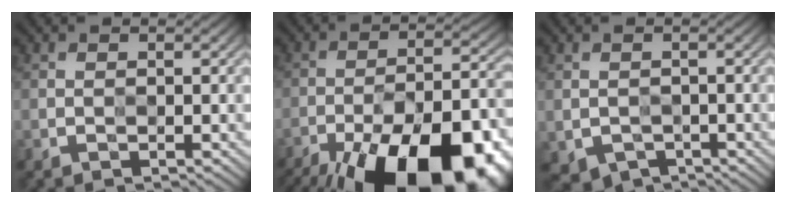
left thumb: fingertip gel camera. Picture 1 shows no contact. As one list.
[{"total": 22.3, "force": [-15.7, 8.0, 13.6], "torque": [-0.172, -0.031, -0.225]}, {"total": 2.7, "force": [-1.5, 2.0, 1.1], "torque": [-0.025, -0.013, -0.024]}]